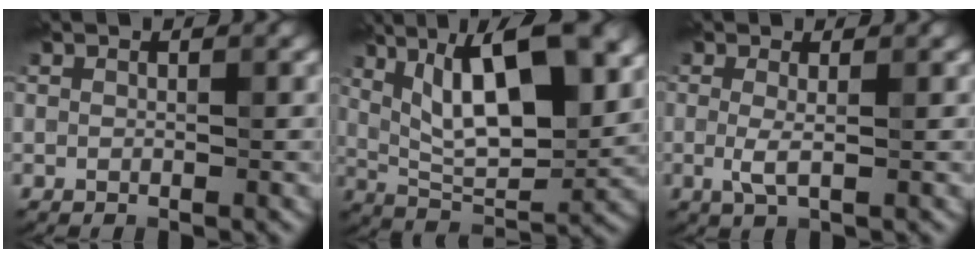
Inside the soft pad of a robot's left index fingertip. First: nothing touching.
{"total": 12.8, "force": [4.7, 4.6, 11.0], "torque": [-0.165, 0.009, 0.075]}
{"total": 1.7, "force": [-0.1, 0.3, 1.7], "torque": [-0.038, -0.003, -0.003]}